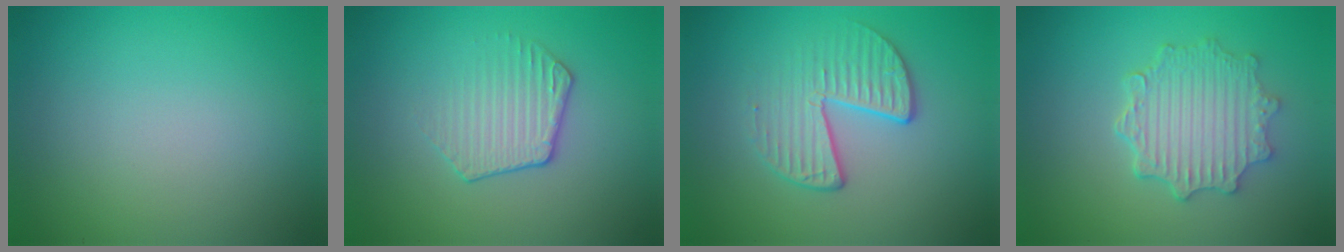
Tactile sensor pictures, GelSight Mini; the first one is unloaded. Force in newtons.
{"total": 2.3, "press": 1.8, "slide": 1.4}
{"total": 3.5, "press": 2.9, "slide": 2.0}
{"total": 4.7, "press": 3.9, "slide": 2.6}